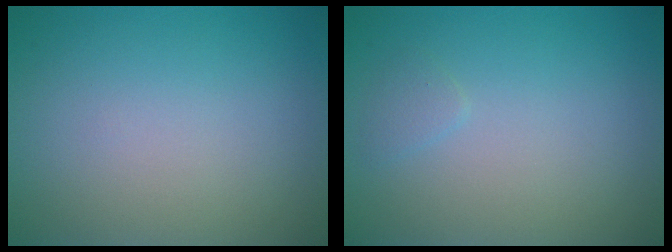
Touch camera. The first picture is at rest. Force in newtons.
{"total": 0.7, "press": 0.7, "slide": 0.1}